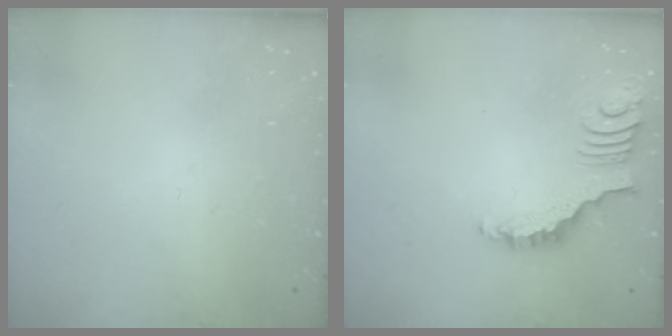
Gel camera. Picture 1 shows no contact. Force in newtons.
{"total": 3.7, "press": 3.6, "slide": 0.7}